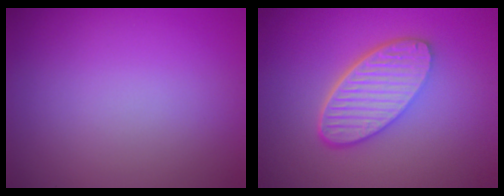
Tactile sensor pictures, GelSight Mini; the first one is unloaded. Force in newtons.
{"total": 6.0, "press": 4.4, "slide": 4.1}